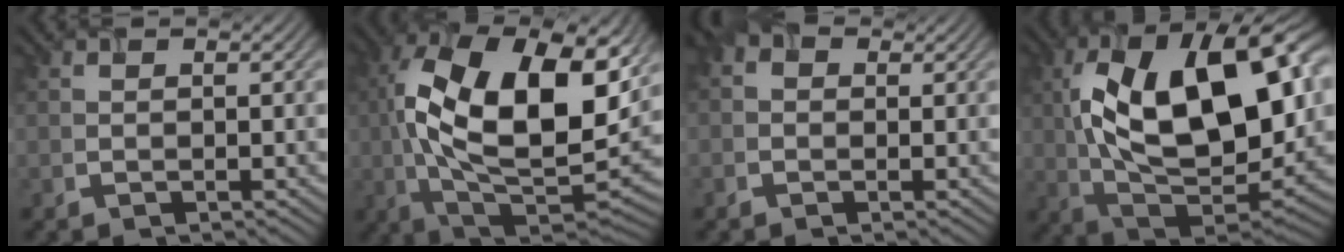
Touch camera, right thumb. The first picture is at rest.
{"total": 18.2, "force": [3.2, 9.2, 15.4], "torque": [-0.289, 0.009, 0.048]}
{"total": 2.3, "force": [0.3, 1.9, 1.2], "torque": [-0.023, 0.005, -0.002]}
{"total": 19.0, "force": [3.9, 9.8, 15.8], "torque": [-0.285, 0.014, 0.066]}